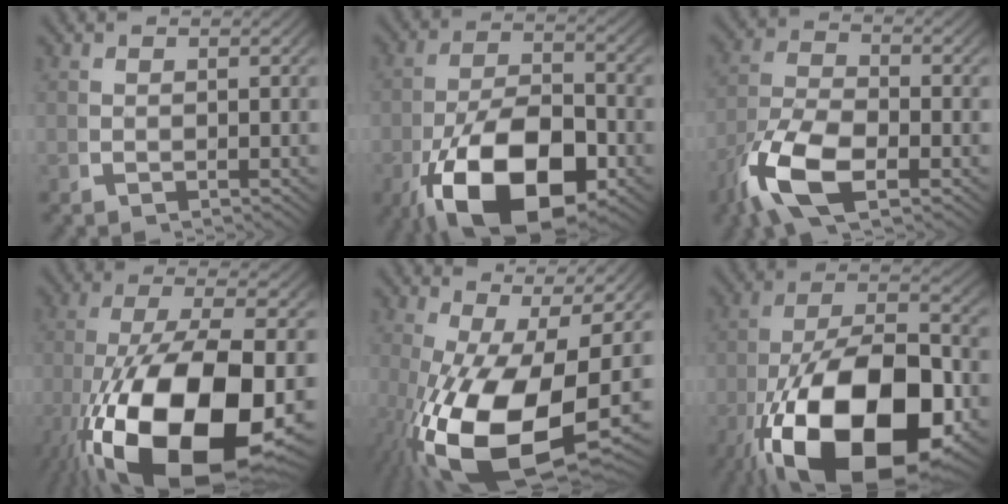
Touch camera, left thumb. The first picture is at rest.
{"total": 14.2, "force": [-4.3, 8.2, 10.7], "torque": [-0.219, -0.068, -0.038]}
{"total": 8.8, "force": [-2.6, 4.9, 6.8], "torque": [-0.160, -0.027, -0.038]}
{"total": 20.1, "force": [-4.5, 10.6, 16.5], "torque": [-0.342, -0.081, -0.022]}
{"total": 15.5, "force": [-1.0, 8.4, 13.0], "torque": [-0.262, -0.065, 0.022]}
{"total": 20.5, "force": [-5.2, 11.8, 16.0], "torque": [-0.311, -0.090, -0.040]}